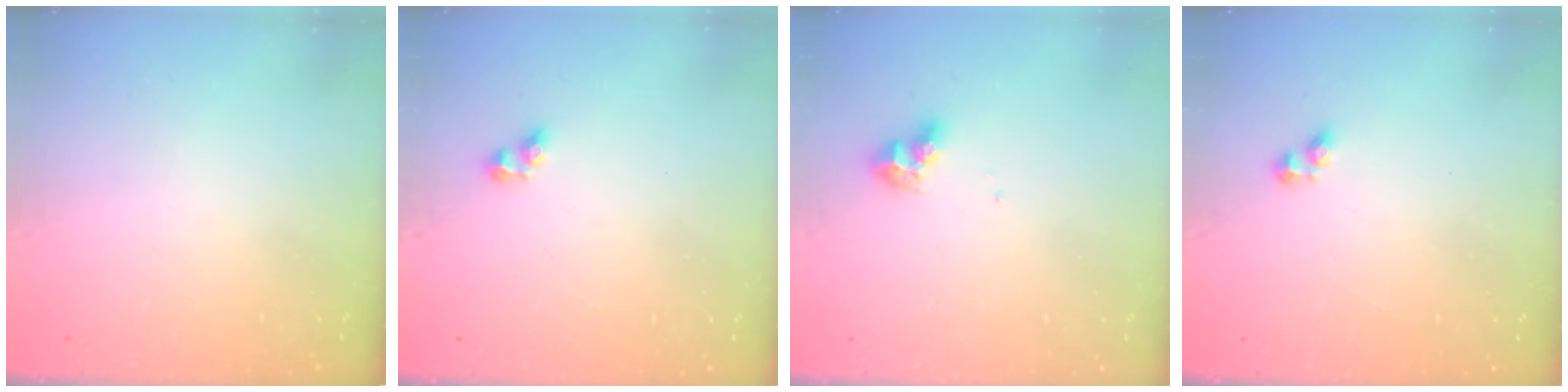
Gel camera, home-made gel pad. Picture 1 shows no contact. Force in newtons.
{"total": 2.9, "press": 2.6, "slide": 1.1}
{"total": 8.1, "press": 8.1, "slide": 0.8}
{"total": 2.8, "press": 2.8, "slide": 0.3}